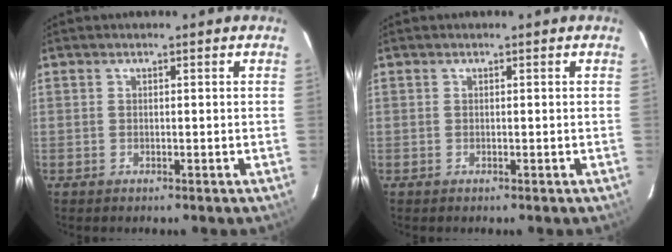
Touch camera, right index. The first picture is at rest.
{"total": 0.0}